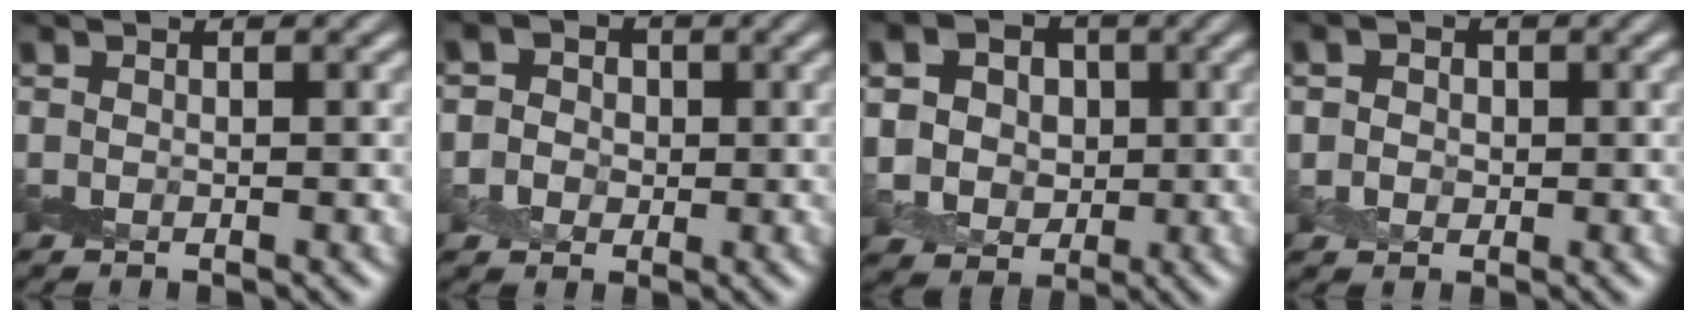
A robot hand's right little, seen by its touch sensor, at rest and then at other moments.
{"total": 4.5, "force": [0.6, 4.1, 1.6], "torque": [-0.004, 0.023, -0.012]}
{"total": 8.6, "force": [2.3, 7.3, 3.9], "torque": [-0.087, 0.023, 0.026]}
{"total": 2.5, "force": [0.4, 2.3, 1.0], "torque": [-0.002, 0.005, -0.001]}